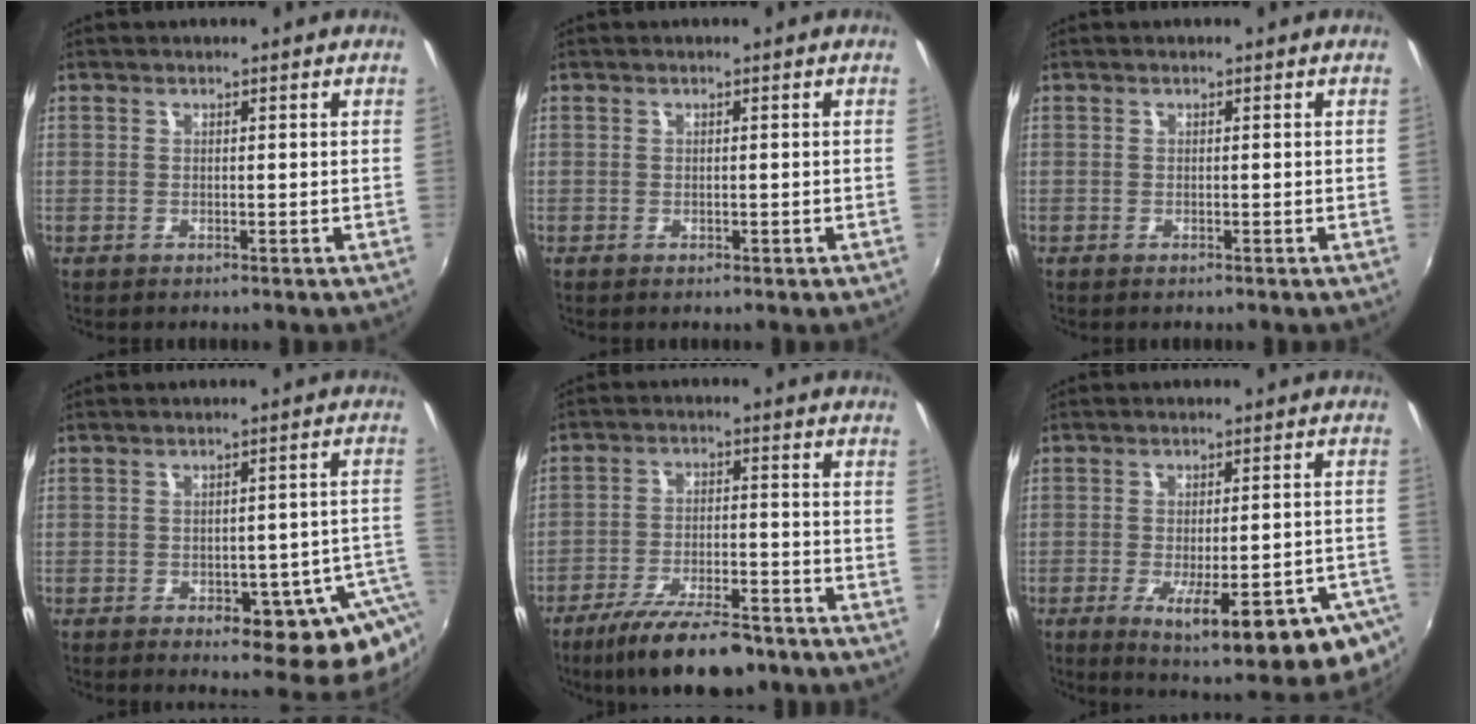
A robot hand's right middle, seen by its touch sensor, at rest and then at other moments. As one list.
[{"total": 0.5, "force": [-0.2, 0.3, 0.3], "torque": [-0.002, -0.002, -0.004]}, {"total": 0.0}, {"total": 13.1, "force": [-5.6, 5.8, 10.3], "torque": [-0.116, -0.015, -0.063]}, {"total": 14.7, "force": [-11.4, 4.2, 8.4], "torque": [-0.172, -0.023, -0.180]}, {"total": 19.0, "force": [-10.1, 4.7, 15.4], "torque": [-0.214, -0.044, -0.127]}]